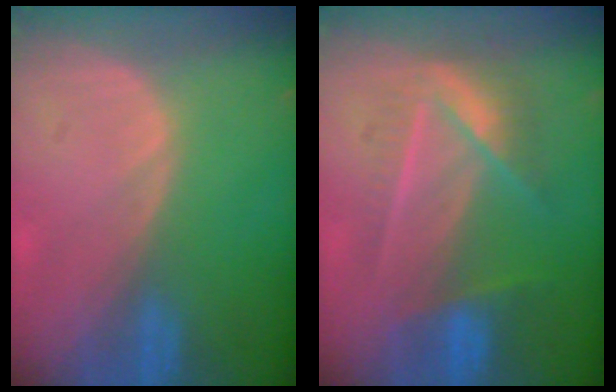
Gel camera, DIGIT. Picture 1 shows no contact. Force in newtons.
{"total": 7.1, "press": 6.8, "slide": 2.2}